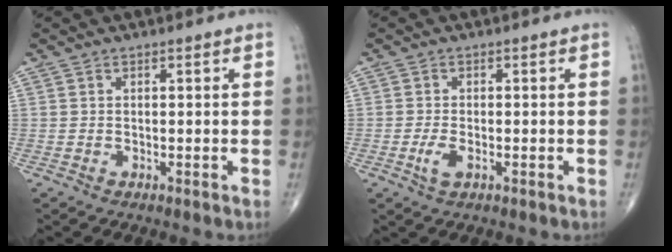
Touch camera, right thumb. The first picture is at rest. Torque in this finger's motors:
{"motor_torque": [-0.01, 0.05, 0.17, 0.19, 0.02]}